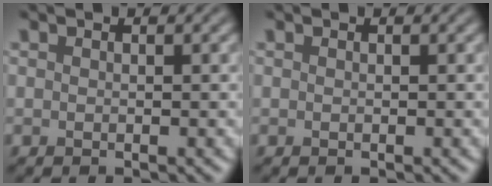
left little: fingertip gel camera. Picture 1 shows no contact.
{"total": 0.0}